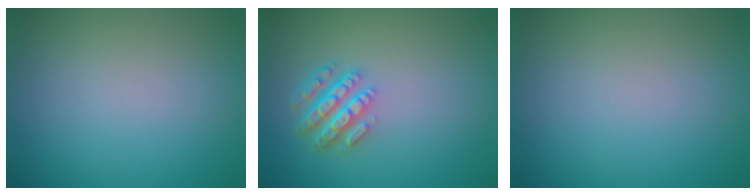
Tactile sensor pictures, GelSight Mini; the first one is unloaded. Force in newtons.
{"total": 4.4, "press": 3.2, "slide": 3.0}
{"total": 0.0}